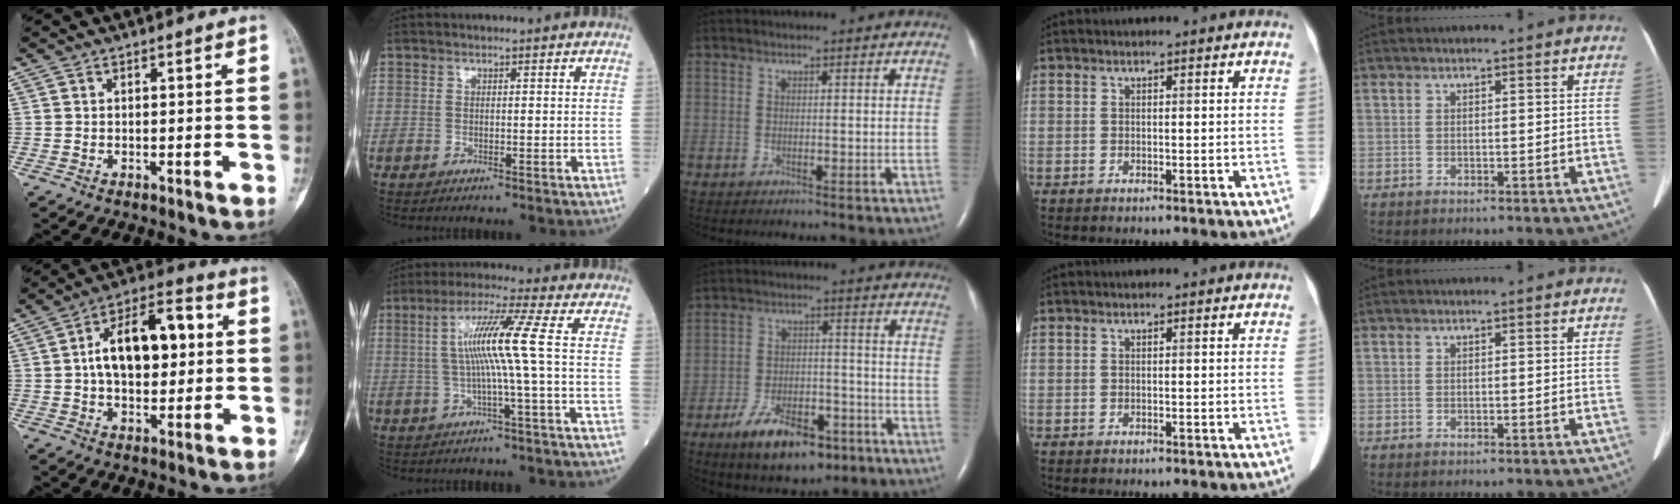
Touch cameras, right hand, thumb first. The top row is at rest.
{"thumb": {"total": 15.5, "force": [1.8, 8.6, 12.8], "torque": [-0.183, 0.026, 0.023]}, "index": {"total": 8.5, "force": [0.3, -1.6, 8.3], "torque": [-0.160, 0.015, 0.010]}, "middle": {"total": 11.1, "force": [-6.8, 5.0, 7.3], "torque": [-0.126, -0.001, -0.106]}}